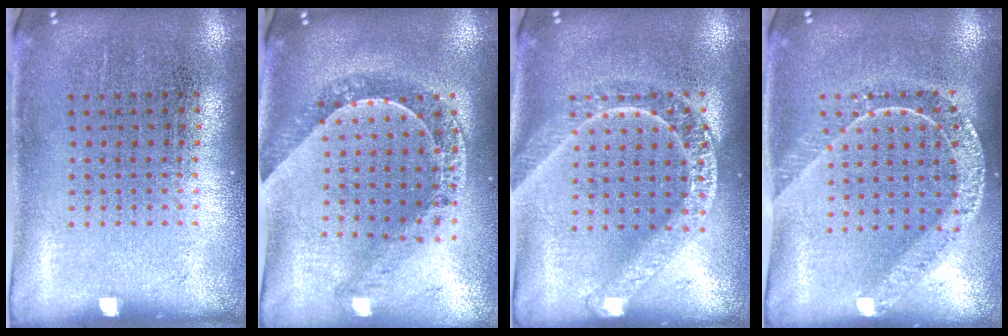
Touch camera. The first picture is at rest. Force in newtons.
{"total": 1.2, "press": 1.1, "slide": 0.3}
{"total": 1.7, "press": 1.7, "slide": 0.2}
{"total": 1.7, "press": 1.5, "slide": 0.8}